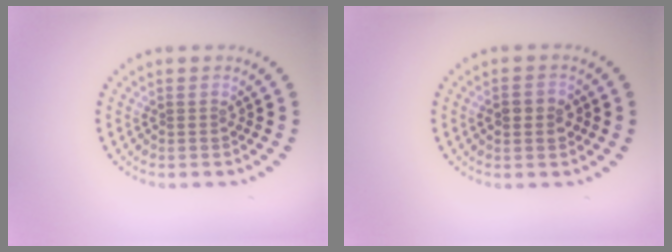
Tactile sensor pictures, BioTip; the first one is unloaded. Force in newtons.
{"total": 2.5, "press": 2.5, "slide": 0.2}